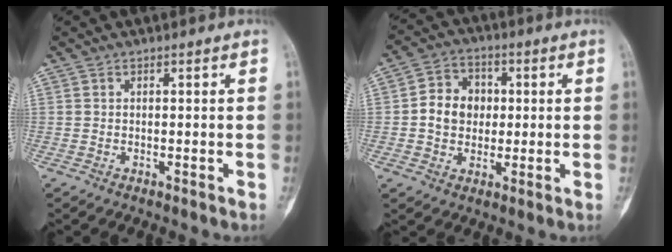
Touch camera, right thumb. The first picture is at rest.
{"total": 7.6, "force": [0.2, 6.5, 3.8], "torque": [-0.025, 0.013, -0.005]}